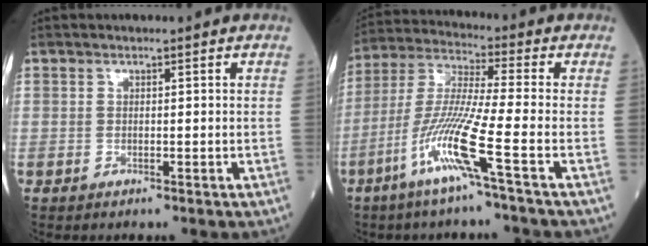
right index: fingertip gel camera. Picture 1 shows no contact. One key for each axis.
{"total": 11.4, "fx": -5.3, "fy": -1.4, "fz": 10.0, "tx": -0.208, "ty": -0.013, "tz": -0.111}